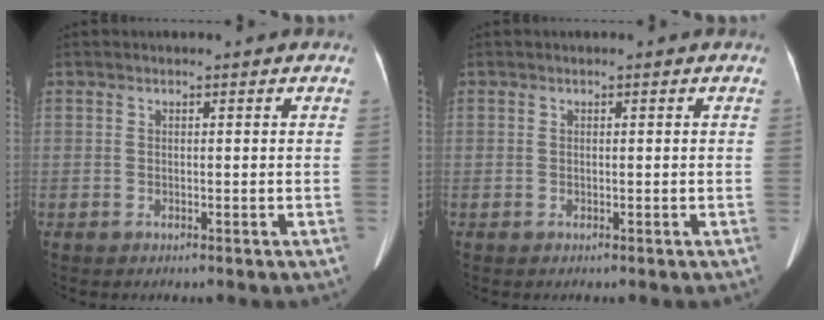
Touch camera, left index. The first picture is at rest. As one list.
[{"total": 0.0}]